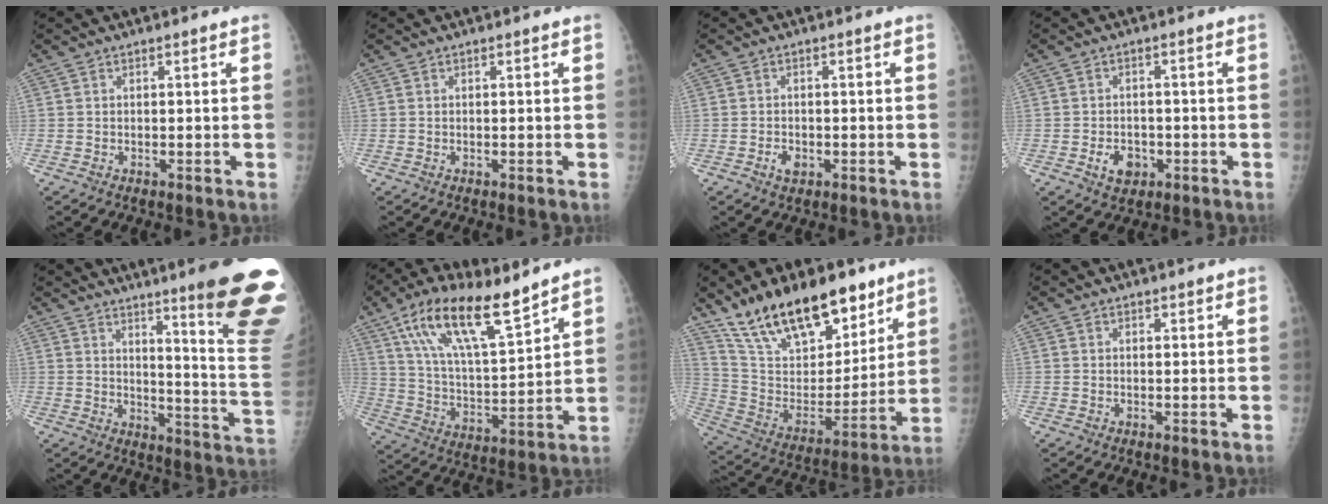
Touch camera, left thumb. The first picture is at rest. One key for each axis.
{"total": 0.0}
{"total": 2.3, "fx": -0.9, "fy": 1.6, "fz": 1.4, "tx": -0.017, "ty": 0.003, "tz": -0.011}
{"total": 4.6, "fx": -1.6, "fy": 3.5, "fz": 2.5, "tx": -0.028, "ty": 0.005, "tz": -0.022}
{"total": 20.9, "fx": 13.0, "fy": 1.5, "fz": 16.3, "tx": -0.180, "ty": -0.088, "tz": 0.173}
{"total": 18.3, "fx": 12.1, "fy": 5.5, "fz": 12.6, "tx": -0.203, "ty": -0.049, "tz": 0.227}
{"total": 23.6, "fx": 16.9, "fy": 10.4, "fz": 12.8, "tx": -0.180, "ty": -0.070, "tz": 0.296}
{"total": 1.1, "fx": 0.8, "fy": 0.7, "fz": 0.3, "tx": 0.007, "ty": -0.005, "tz": 0.008}